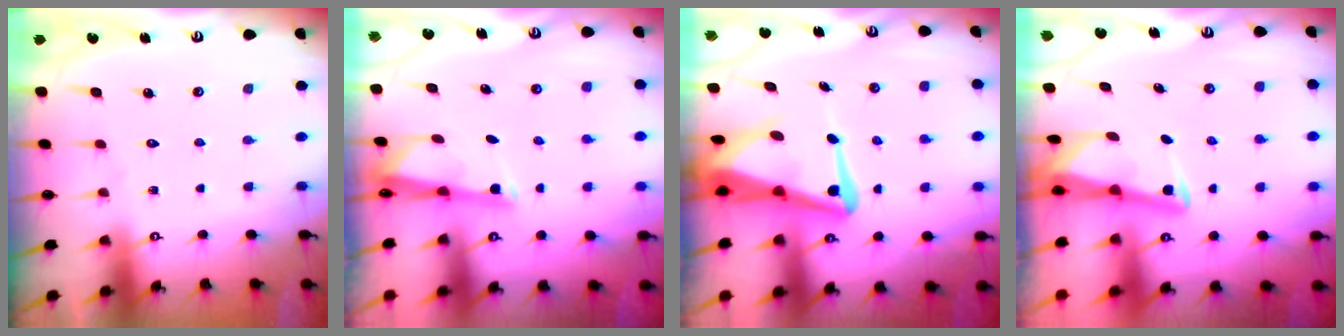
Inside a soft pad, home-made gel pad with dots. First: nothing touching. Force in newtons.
{"total": 2.9, "press": 2.9, "slide": 0.5}
{"total": 9.4, "press": 9.2, "slide": 1.6}
{"total": 2.9, "press": 2.9, "slide": 0.4}